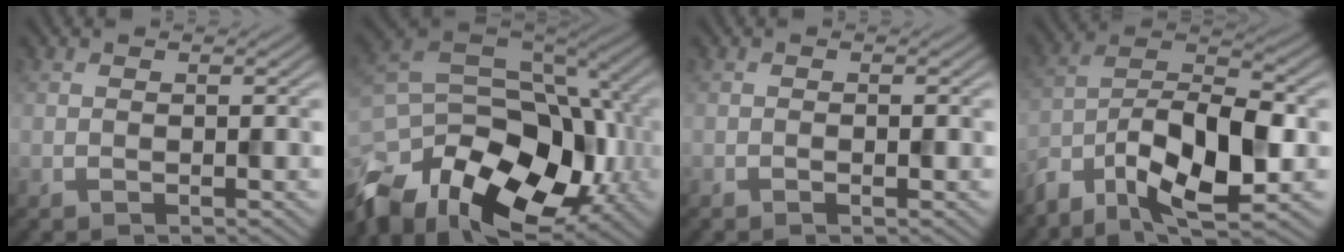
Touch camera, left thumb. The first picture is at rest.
{"total": 17.5, "force": [-8.2, 11.1, 10.7], "torque": [-0.245, -0.037, -0.126]}
{"total": 0.6, "force": [-0.4, 0.2, 0.5], "torque": [-0.010, 0.000, -0.004]}
{"total": 12.2, "force": [-6.5, 5.1, 9.0], "torque": [-0.166, -0.012, -0.136]}